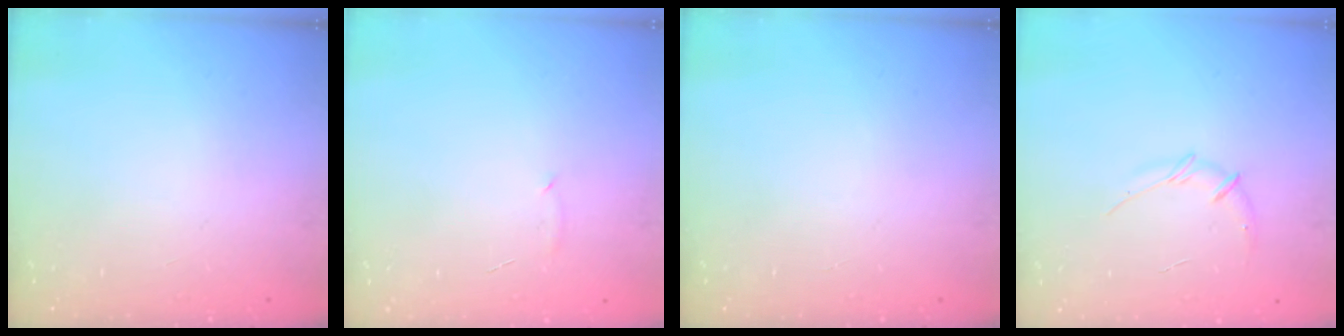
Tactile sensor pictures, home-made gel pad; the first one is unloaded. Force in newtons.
{"total": 5.0, "press": 4.9, "slide": 1.1}
{"total": 0.0}
{"total": 6.5, "press": 6.4, "slide": 1.4}